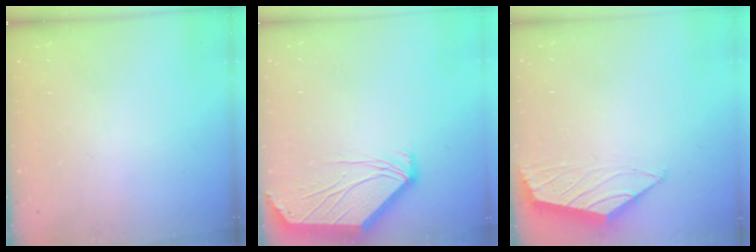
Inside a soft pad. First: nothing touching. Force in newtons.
{"total": 1.6, "press": 1.5, "slide": 0.5}
{"total": 1.6, "press": 1.5, "slide": 0.4}